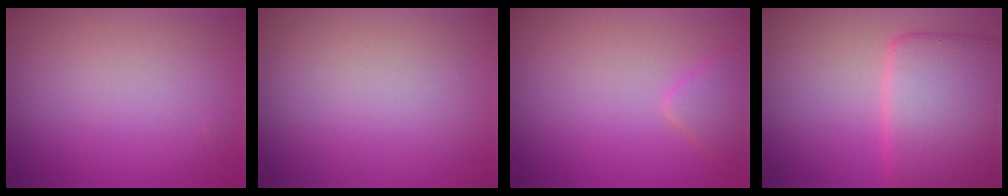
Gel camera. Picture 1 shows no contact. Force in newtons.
{"total": 0.0}
{"total": 1.9, "press": 1.9, "slide": 0.1}
{"total": 8.1, "press": 8.1, "slide": 0.2}